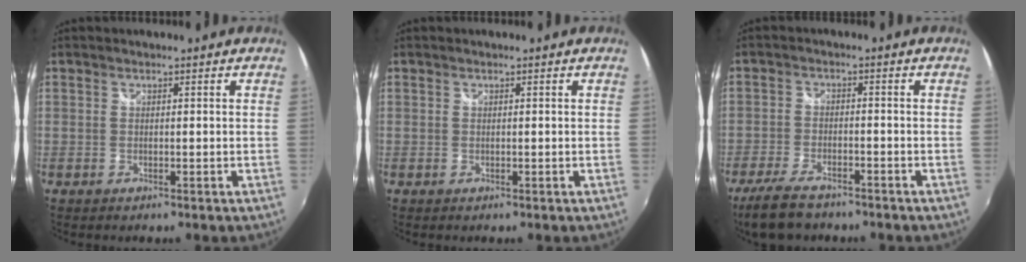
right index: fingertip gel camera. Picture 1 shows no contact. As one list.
[{"total": 0.0}, {"total": 9.0, "force": [-7.2, 3.1, 4.4], "torque": [-0.121, -0.020, -0.130]}]